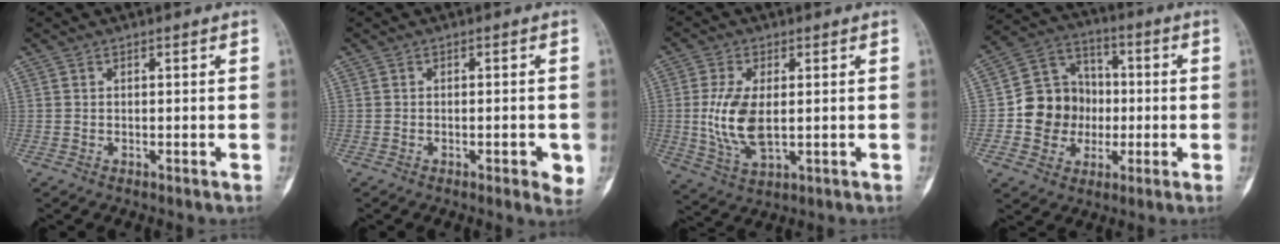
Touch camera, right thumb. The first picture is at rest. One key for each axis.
{"total": 3.9, "fx": -1.2, "fy": 1.3, "fz": 3.5, "tx": -0.037, "ty": -0.003, "tz": -0.012}
{"total": 10.0, "fx": 0.2, "fy": 5.1, "fz": 8.6, "tx": -0.180, "ty": -0.011, "tz": 0.013}
{"total": 13.0, "fx": -1.5, "fy": 11.6, "fz": 5.6, "tx": -0.046, "ty": 0.031, "tz": -0.028}